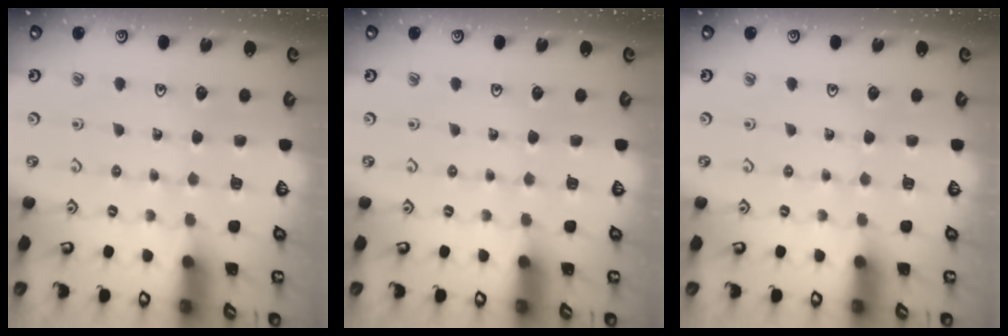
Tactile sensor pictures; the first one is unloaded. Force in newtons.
{"total": 0.0}
{"total": 0.0}